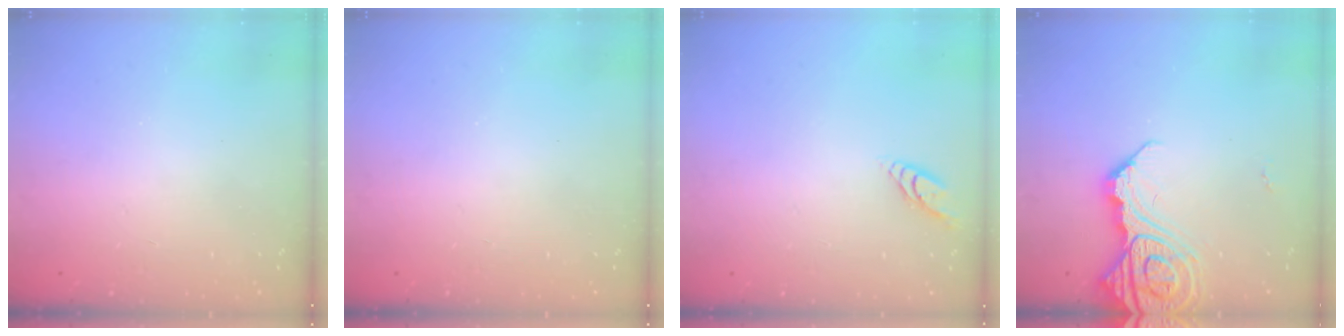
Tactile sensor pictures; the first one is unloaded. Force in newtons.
{"total": 0.0}
{"total": 4.3, "press": 4.3, "slide": 0.5}
{"total": 15.5, "press": 15.4, "slide": 1.7}